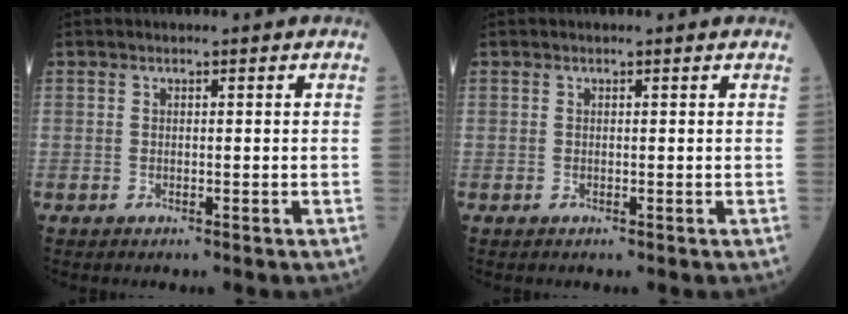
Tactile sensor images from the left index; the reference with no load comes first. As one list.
[{"total": 0.0}]